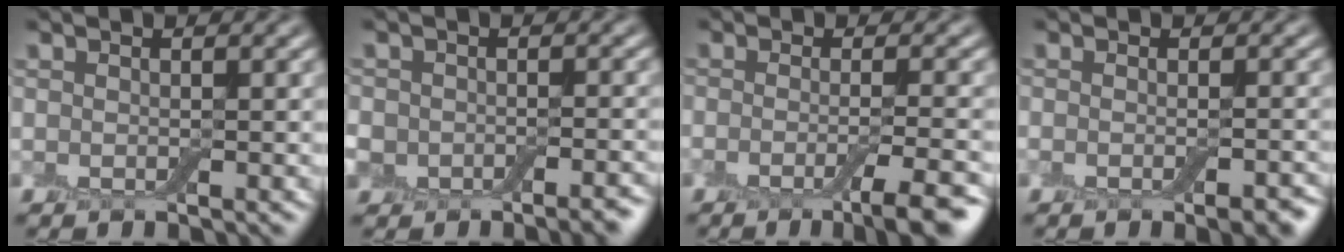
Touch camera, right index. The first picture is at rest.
{"total": 5.3, "force": [-2.9, 3.6, 2.5], "torque": [-0.019, 0.000, -0.044]}
{"total": 5.7, "force": [-2.6, 1.3, 4.9], "torque": [-0.063, -0.005, -0.044]}
{"total": 3.3, "force": [-1.4, 1.1, 2.8], "torque": [-0.031, -0.003, -0.017]}